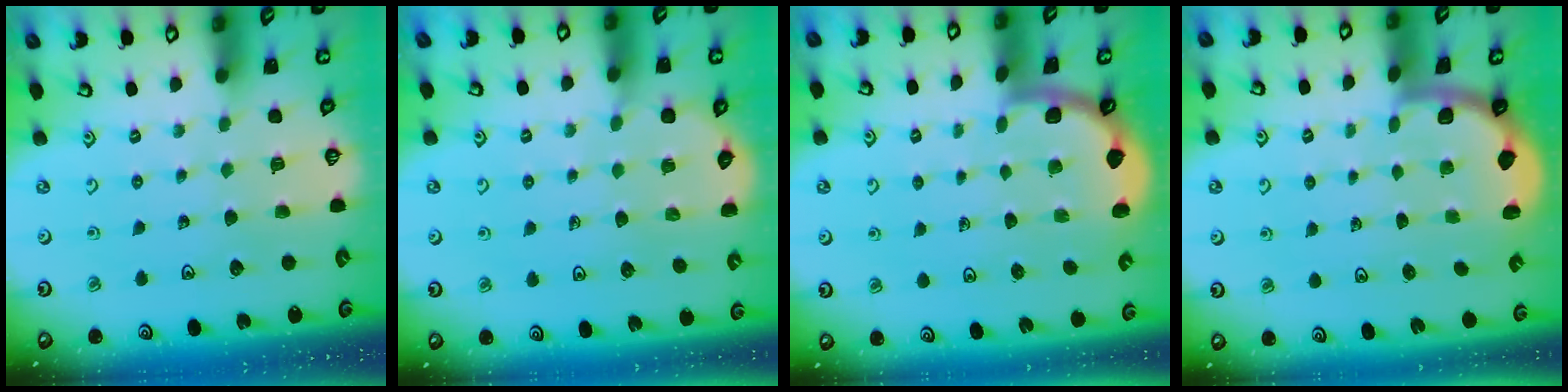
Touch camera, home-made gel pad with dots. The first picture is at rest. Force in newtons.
{"total": 3.4, "press": 3.3, "slide": 0.6}
{"total": 1.9, "press": 1.9, "slide": 0.0}
{"total": 1.8, "press": 1.7, "slide": 0.3}